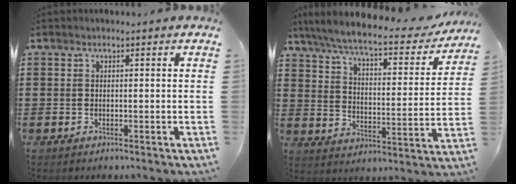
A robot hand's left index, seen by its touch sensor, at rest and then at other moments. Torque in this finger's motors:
{"motor_torque": [1.26, -0.88, 1.05, 0.21]}